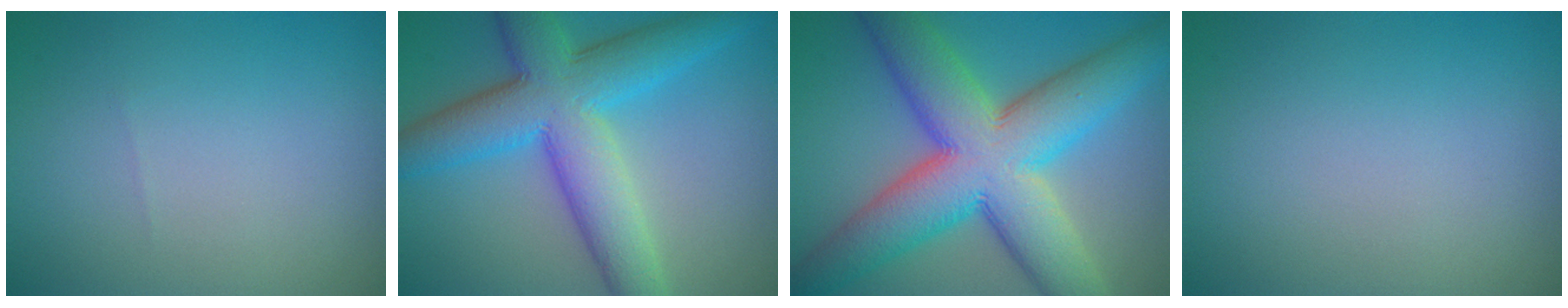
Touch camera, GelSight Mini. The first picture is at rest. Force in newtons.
{"total": 9.8, "press": 9.8, "slide": 0.3}
{"total": 13.2, "press": 13.2, "slide": 0.4}
{"total": 0.0}